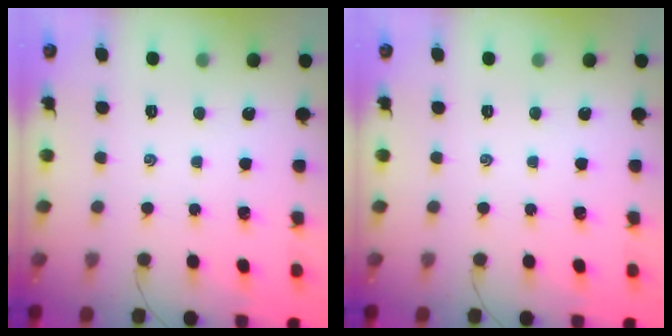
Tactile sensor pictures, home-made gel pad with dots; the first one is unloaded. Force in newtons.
{"total": 0.0}